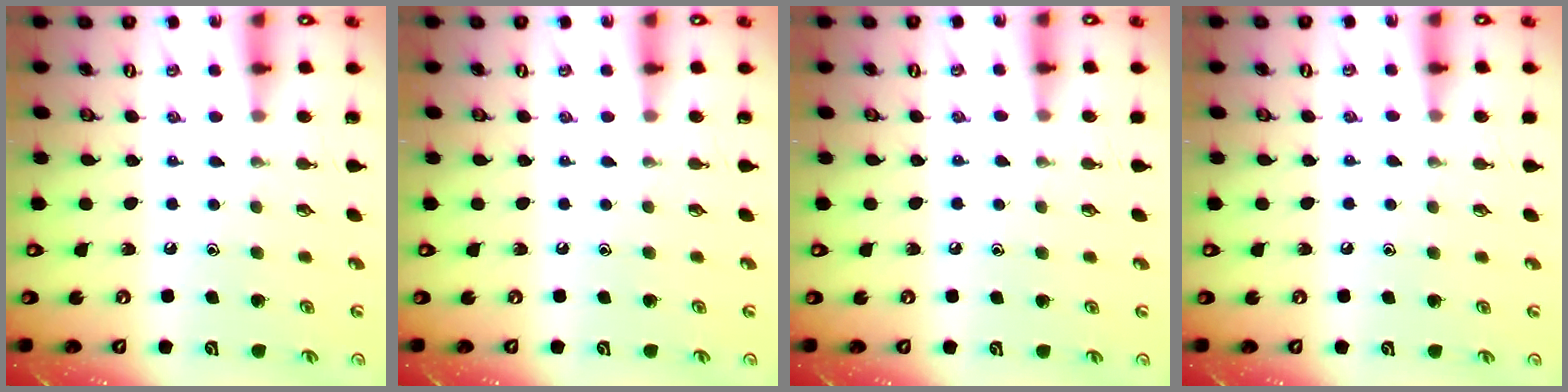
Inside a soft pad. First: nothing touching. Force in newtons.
{"total": 0.0}
{"total": 3.5, "press": 3.4, "slide": 0.5}
{"total": 4.0, "press": 4.0, "slide": 0.6}